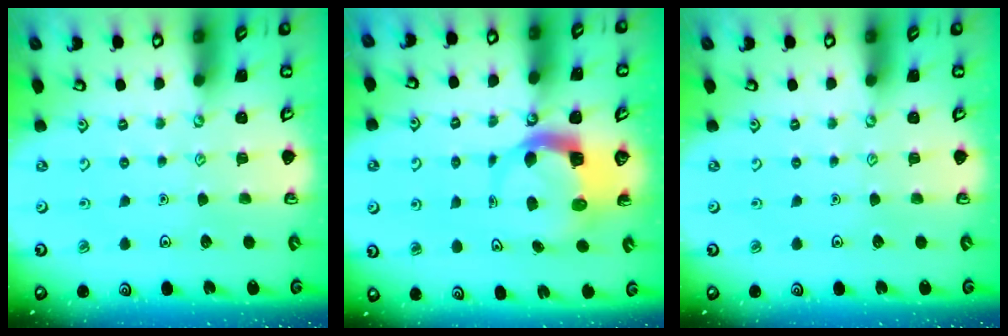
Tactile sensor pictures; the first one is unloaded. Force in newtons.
{"total": 5.0, "press": 4.9, "slide": 0.8}
{"total": 0.0}